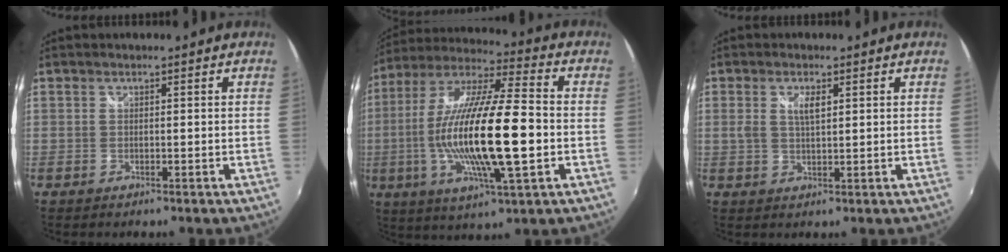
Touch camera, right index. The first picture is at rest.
{"total": 22.6, "force": [-3.2, 3.8, 22.0], "torque": [-0.407, -0.018, -0.060]}
{"total": 3.1, "force": [1.1, 1.2, 2.7], "torque": [-0.050, -0.001, 0.018]}